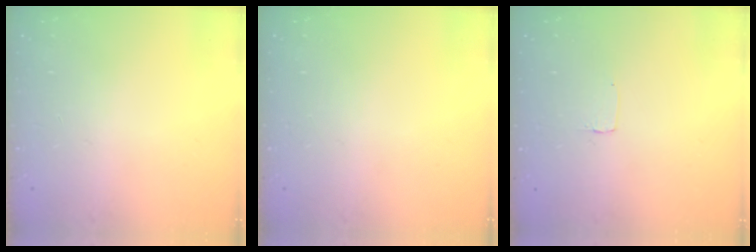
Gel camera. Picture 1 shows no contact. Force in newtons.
{"total": 0.0}
{"total": 2.6, "press": 2.6, "slide": 0.2}